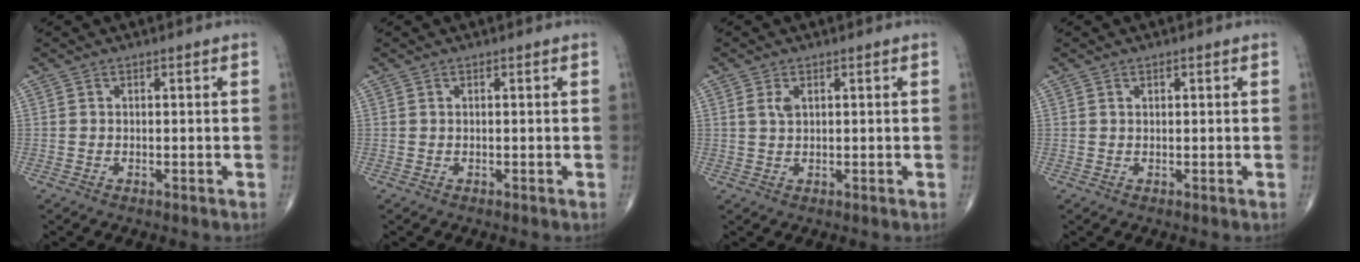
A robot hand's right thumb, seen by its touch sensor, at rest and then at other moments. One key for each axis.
{"total": 0.0}
{"total": 2.1, "fx": 0.8, "fy": 1.1, "fz": 1.6, "tx": -0.034, "ty": 0.003, "tz": 0.020}
{"total": 0.6, "fx": 0.3, "fy": 0.4, "fz": 0.4, "tx": -0.005, "ty": -0.002, "tz": 0.006}